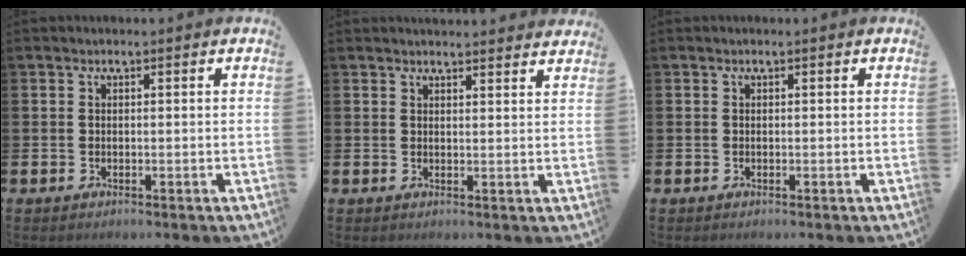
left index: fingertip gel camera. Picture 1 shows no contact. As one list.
[{"total": 2.4, "force": [2.4, 0.2, -0.1], "torque": [0.009, -0.018, 0.042]}, {"total": 0.0}]